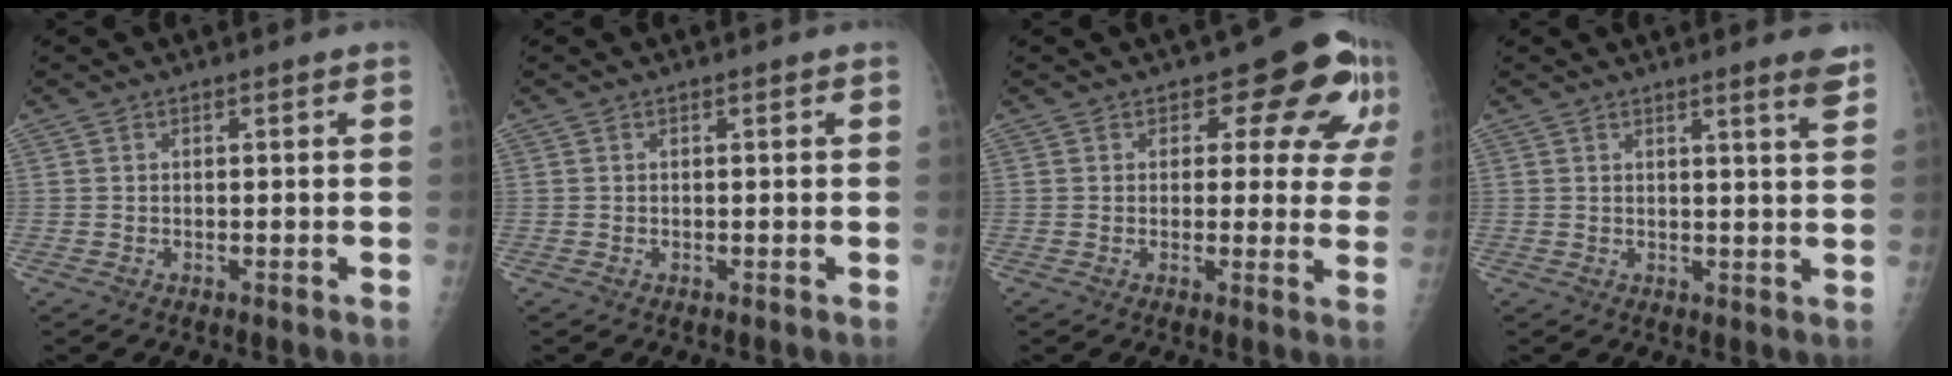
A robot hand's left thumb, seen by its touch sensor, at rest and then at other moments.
{"total": 0.0}
{"total": 11.3, "force": [5.1, 6.3, 7.9], "torque": [-0.039, -0.017, 0.053]}
{"total": 4.0, "force": [2.8, -0.2, 2.8], "torque": [-0.036, -0.022, 0.038]}